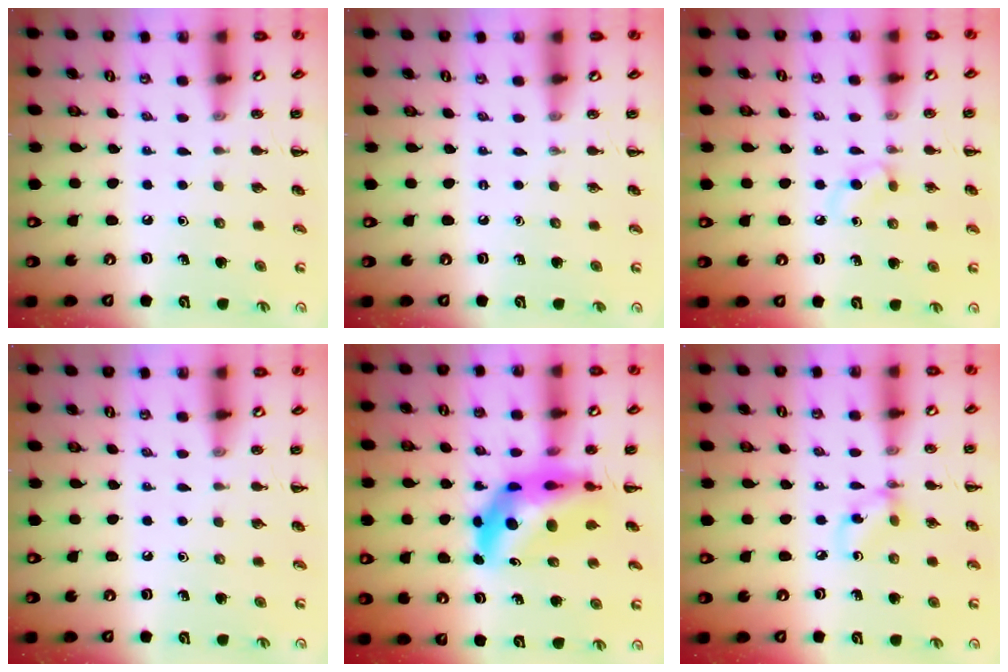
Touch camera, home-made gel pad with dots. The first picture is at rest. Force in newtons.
{"total": 0.0}
{"total": 2.9, "press": 2.7, "slide": 1.2}
{"total": 0.0}
{"total": 9.3, "press": 8.6, "slide": 3.5}
{"total": 4.1, "press": 4.1, "slide": 0.5}